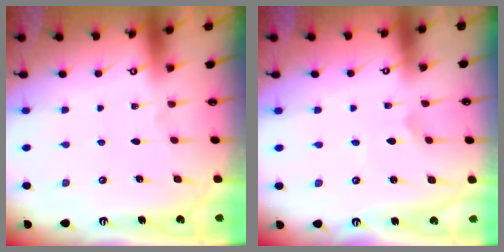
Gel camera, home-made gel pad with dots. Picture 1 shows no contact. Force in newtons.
{"total": 0.0}